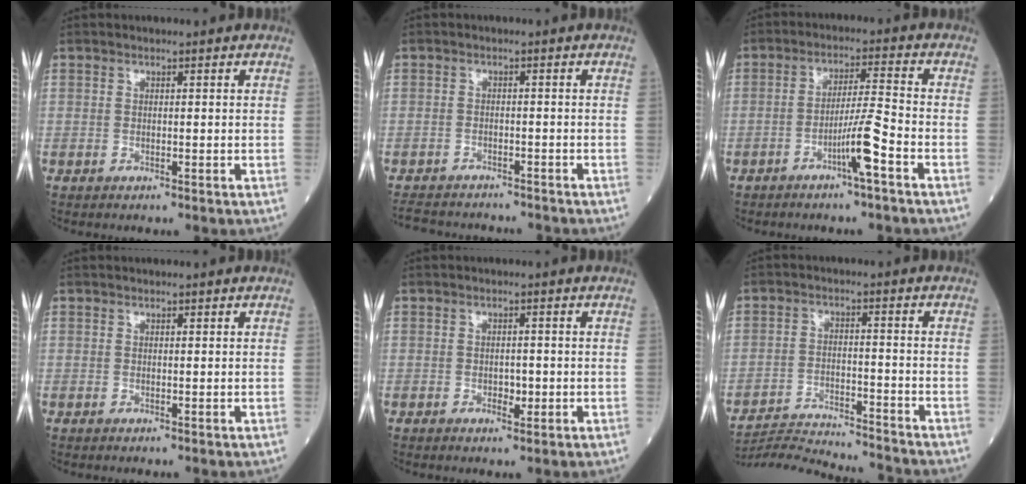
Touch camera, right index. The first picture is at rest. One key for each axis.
{"total": 8.9, "fx": -8.2, "fy": 2.8, "fz": 2.1, "tx": -0.034, "ty": 0.002, "tz": -0.114}
{"total": 6.0, "fx": -3.2, "fy": -0.8, "fz": 5.1, "tx": -0.093, "ty": 0.003, "tz": -0.059}
{"total": 0.0}
{"total": 1.8, "fx": -0.6, "fy": 1.0, "fz": 1.4, "tx": -0.022, "ty": 0.002, "tz": -0.006}
{"total": 12.7, "fx": -12.6, "fy": -0.7, "fz": 1.6, "tx": -0.029, "ty": -0.001, "tz": -0.201}